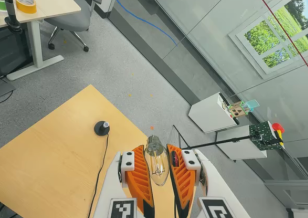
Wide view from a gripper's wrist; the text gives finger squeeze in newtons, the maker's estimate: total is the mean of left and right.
{"total": 19.3, "left": 21.8, "right": 16.8}